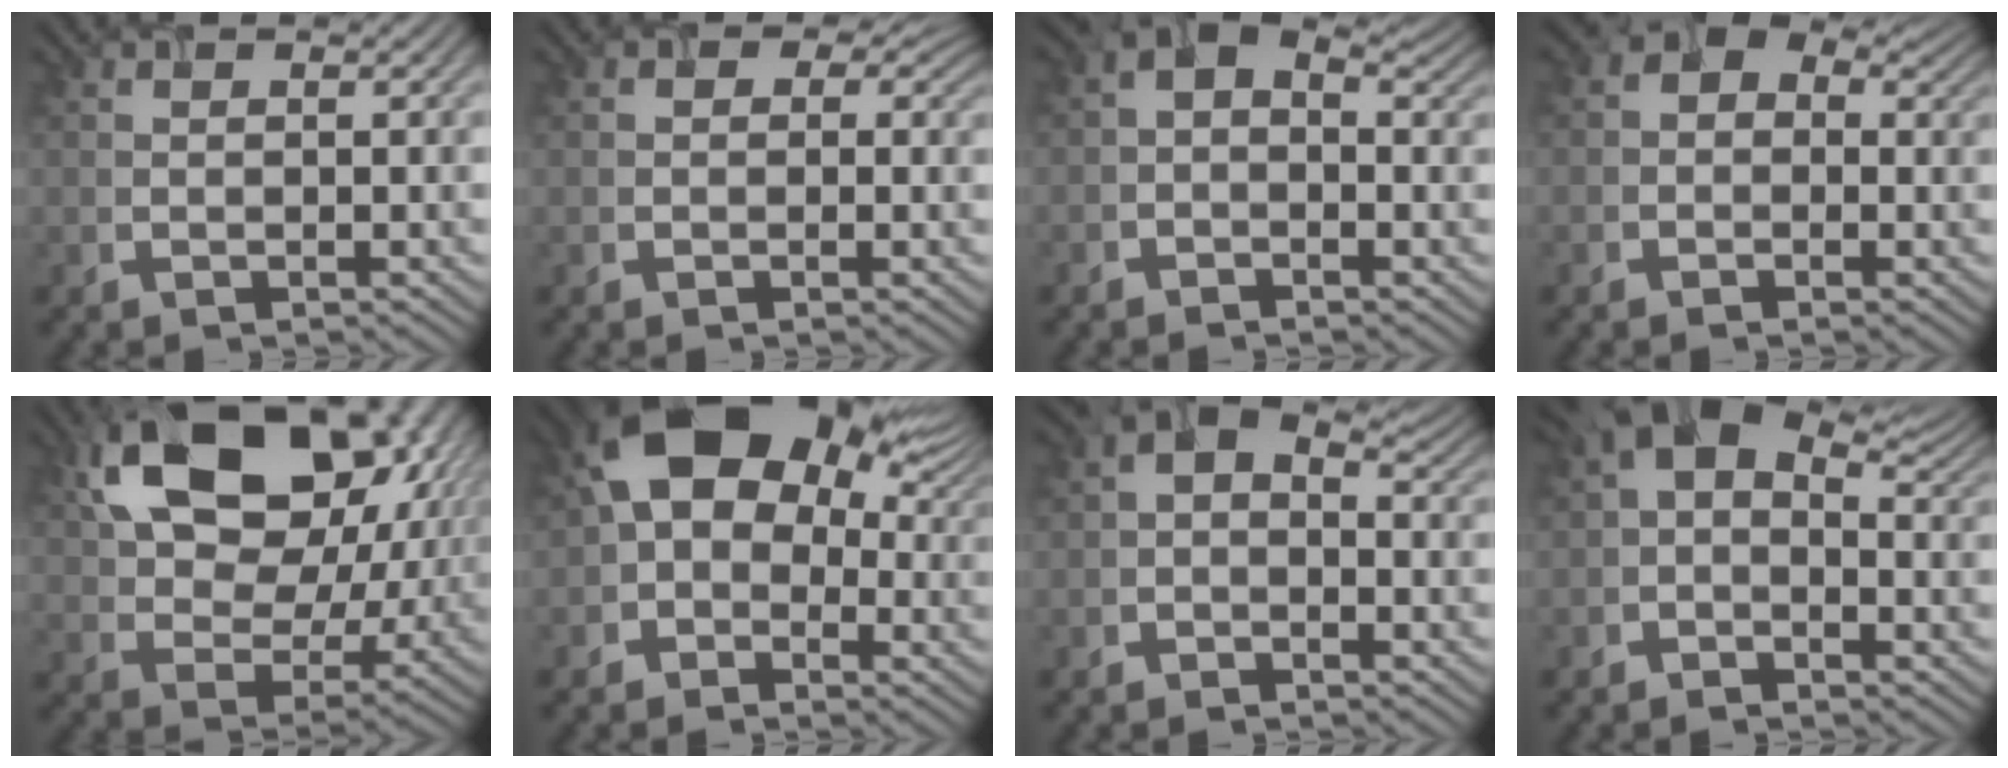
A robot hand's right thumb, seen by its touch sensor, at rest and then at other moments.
{"total": 2.5, "force": [0.8, 2.0, 1.2], "torque": [-0.023, -0.004, -0.003]}
{"total": 4.4, "force": [0.5, 3.0, 3.2], "torque": [-0.057, 0.011, -0.005]}
{"total": 4.8, "force": [1.0, 3.6, 2.9], "torque": [-0.045, 0.012, -0.004]}
{"total": 18.8, "force": [6.9, 12.1, 12.7], "torque": [-0.231, 0.014, 0.130]}
{"total": 15.7, "force": [3.6, 10.8, 10.8], "torque": [-0.165, 0.016, 0.056]}
{"total": 5.0, "force": [0.7, 3.4, 3.7], "torque": [-0.064, 0.011, -0.001]}
{"total": 9.0, "force": [2.6, 5.5, 6.6], "torque": [-0.123, 0.011, 0.033]}